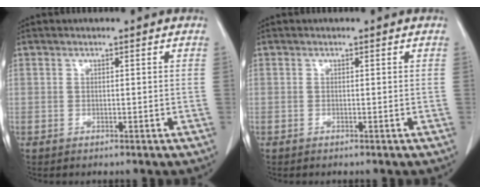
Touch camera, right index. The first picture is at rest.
{"total": 0.0}